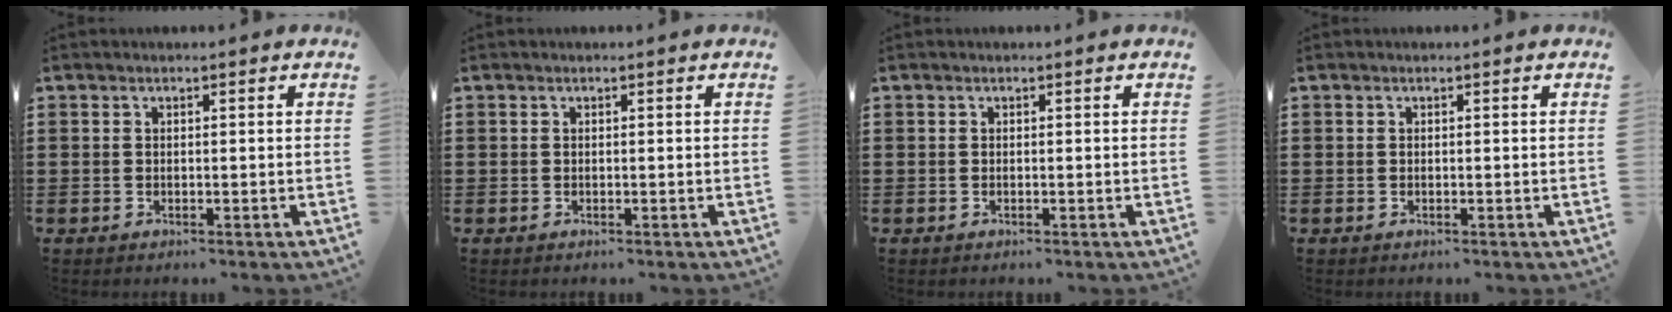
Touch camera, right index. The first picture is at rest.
{"total": 0.0}
{"total": 0.0}
{"total": 0.0}